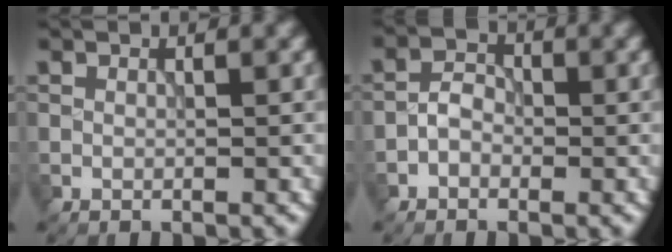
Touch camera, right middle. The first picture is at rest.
{"total": 2.0, "force": [-0.9, 1.4, 1.1], "torque": [-0.019, 0.008, -0.022]}